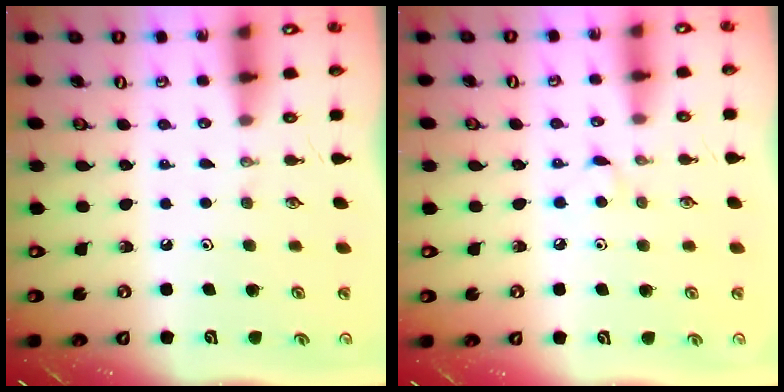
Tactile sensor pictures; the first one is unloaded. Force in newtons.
{"total": 3.9, "press": 3.9, "slide": 0.5}